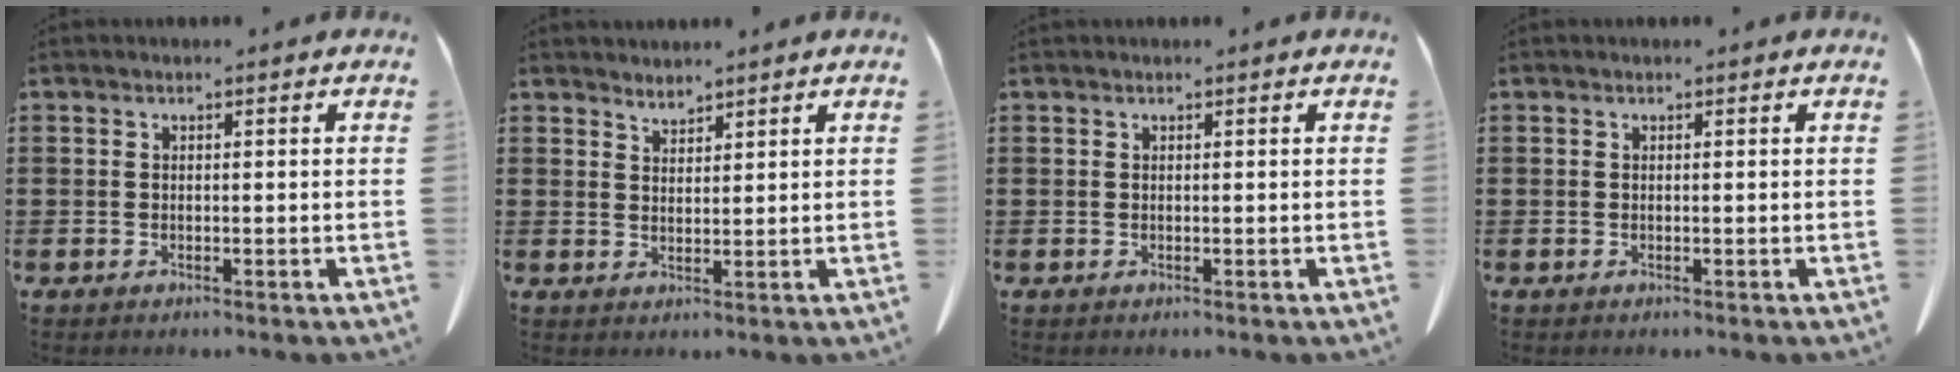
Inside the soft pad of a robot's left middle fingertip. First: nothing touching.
{"total": 2.1, "force": [2.1, 0.2, -0.2], "torque": [-0.002, -0.004, 0.041]}
{"total": 0.0}
{"total": 0.0}